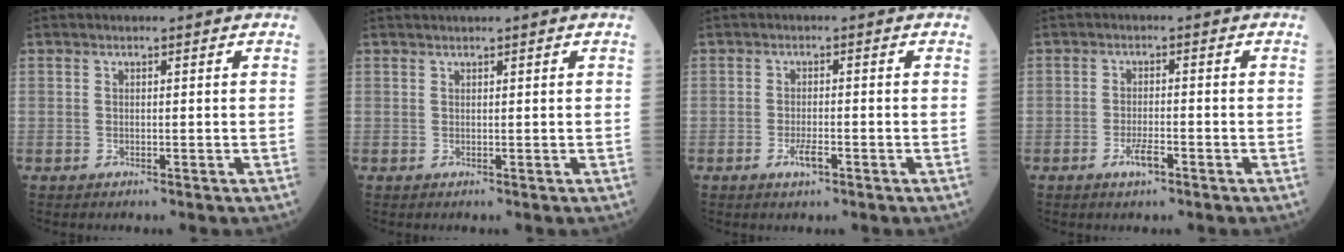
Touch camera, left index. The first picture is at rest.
{"total": 1.1, "force": [0.9, -0.3, 0.6], "torque": [-0.010, 0.010, 0.023]}
{"total": 2.7, "force": [-1.5, 0.6, 2.1], "torque": [-0.040, -0.006, -0.030]}
{"total": 2.8, "force": [-1.7, 0.6, 2.2], "torque": [-0.042, -0.006, -0.034]}